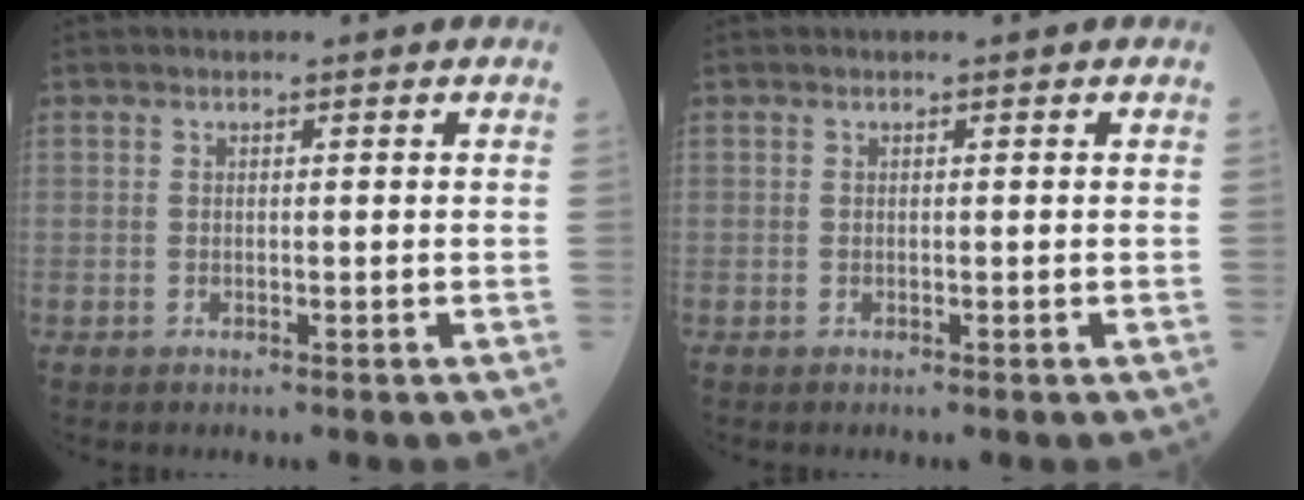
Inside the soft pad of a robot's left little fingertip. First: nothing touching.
{"total": 0.0}